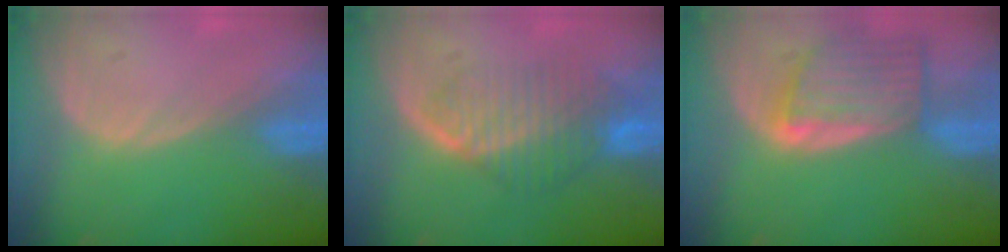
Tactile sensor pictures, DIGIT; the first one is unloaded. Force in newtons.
{"total": 7.6, "press": 6.9, "slide": 3.2}
{"total": 7.7, "press": 7.0, "slide": 3.2}